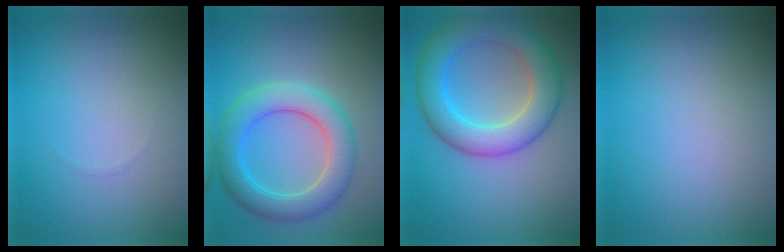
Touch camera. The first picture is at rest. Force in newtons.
{"total": 5.6, "press": 5.5, "slide": 0.6}
{"total": 6.7, "press": 6.7, "slide": 0.1}
{"total": 0.0}